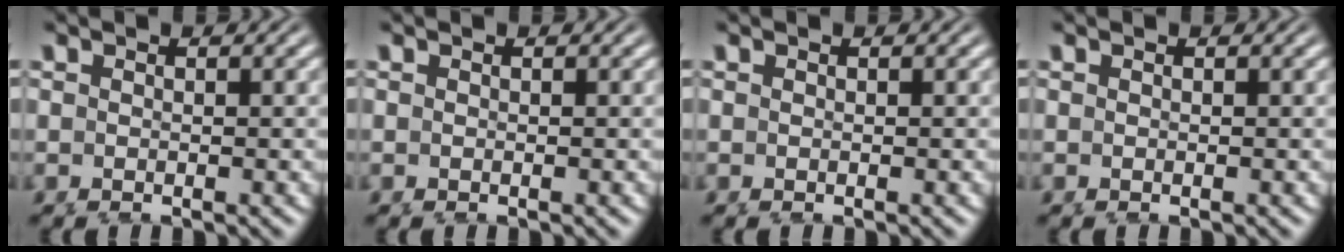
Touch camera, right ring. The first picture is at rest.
{"total": 0.0}
{"total": 0.0}
{"total": 0.0}